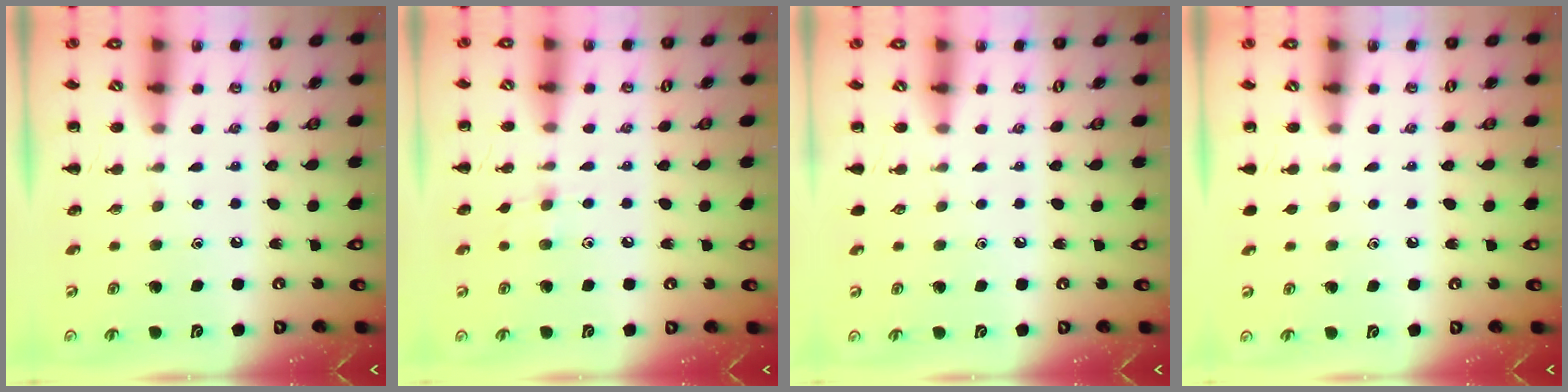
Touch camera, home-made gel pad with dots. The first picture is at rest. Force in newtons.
{"total": 5.2, "press": 4.9, "slide": 1.7}
{"total": 0.0}
{"total": 0.6, "press": 0.6, "slide": 0.1}